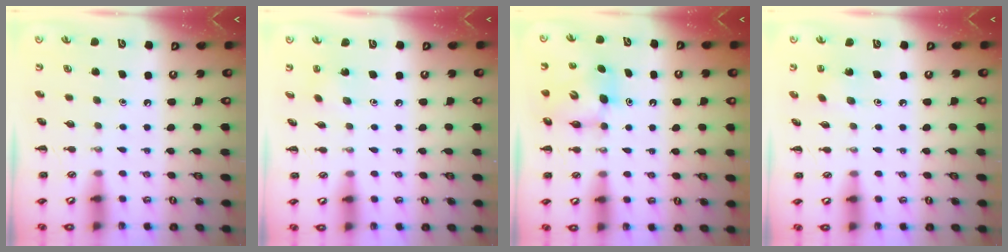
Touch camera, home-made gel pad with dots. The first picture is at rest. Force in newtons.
{"total": 1.8, "press": 1.7, "slide": 0.7}
{"total": 7.3, "press": 7.1, "slide": 1.5}
{"total": 2.5, "press": 2.4, "slide": 0.8}